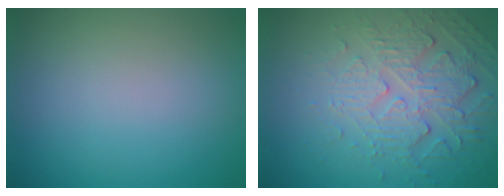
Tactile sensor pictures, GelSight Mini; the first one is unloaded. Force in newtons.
{"total": 5.3, "press": 3.7, "slide": 3.7}